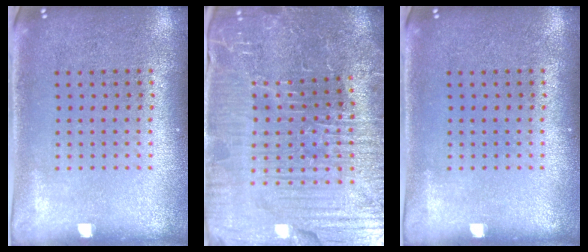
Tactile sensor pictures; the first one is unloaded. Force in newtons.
{"total": 5.8, "press": 5.5, "slide": 1.7}
{"total": 0.0}